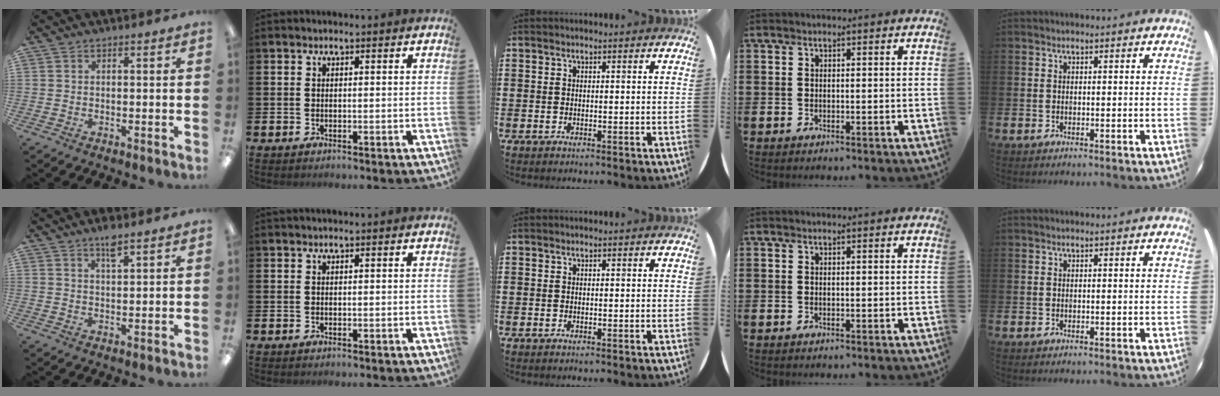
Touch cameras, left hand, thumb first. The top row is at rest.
{"thumb": {"total": 4.0, "force": [3.0, 0.9, 2.5], "torque": [-0.041, -0.009, 0.049]}}